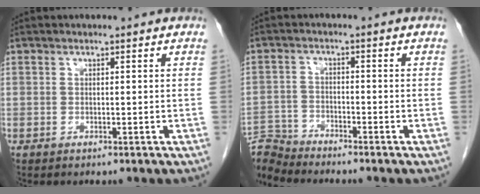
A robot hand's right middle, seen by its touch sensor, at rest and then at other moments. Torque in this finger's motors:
{"motor_torque": [-0.06, 0.18, -0.09, -0.03]}